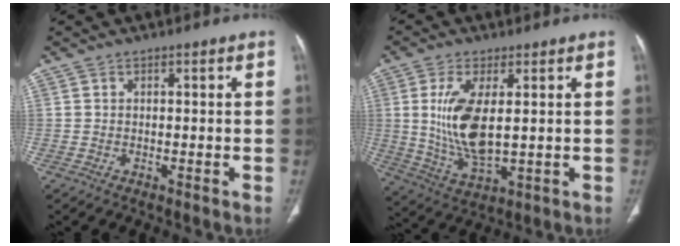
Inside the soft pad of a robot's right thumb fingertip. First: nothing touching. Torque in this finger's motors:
{"motor_torque": [-0.88, 1.06, 0.52, 0.81, 0.40]}